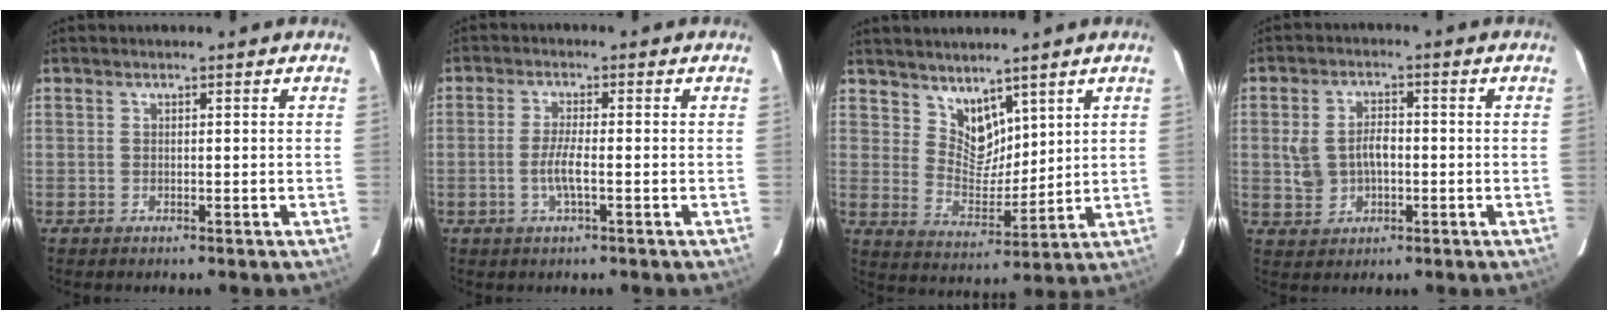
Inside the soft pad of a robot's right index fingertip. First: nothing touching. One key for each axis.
{"total": 4.1, "fx": -1.3, "fy": 0.3, "fz": 3.8, "tx": -0.075, "ty": -0.004, "tz": -0.025}
{"total": 7.2, "fx": 5.5, "fy": 4.0, "fz": 2.5, "tx": -0.033, "ty": -0.003, "tz": 0.109}
{"total": 7.0, "fx": -0.6, "fy": 5.0, "fz": 4.8, "tx": -0.101, "ty": 0.010, "tz": -0.003}